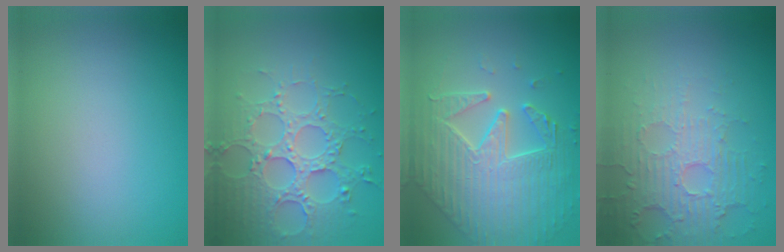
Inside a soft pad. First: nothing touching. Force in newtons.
{"total": 5.2, "press": 4.9, "slide": 1.8}
{"total": 5.2, "press": 4.9, "slide": 1.5}
{"total": 5.5, "press": 3.7, "slide": 4.0}